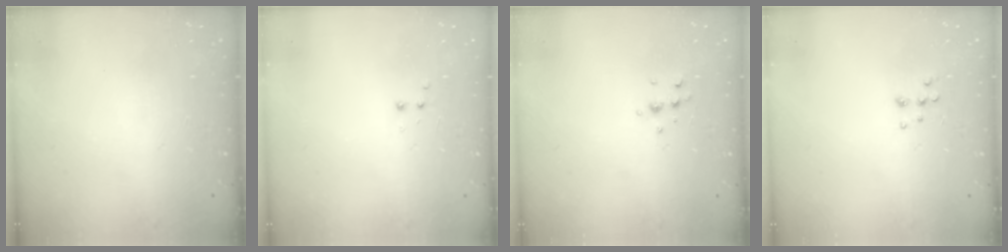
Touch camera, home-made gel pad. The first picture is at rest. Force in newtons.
{"total": 2.8, "press": 2.8, "slide": 0.6}
{"total": 4.9, "press": 4.8, "slide": 1.1}
{"total": 5.5, "press": 5.4, "slide": 1.0}